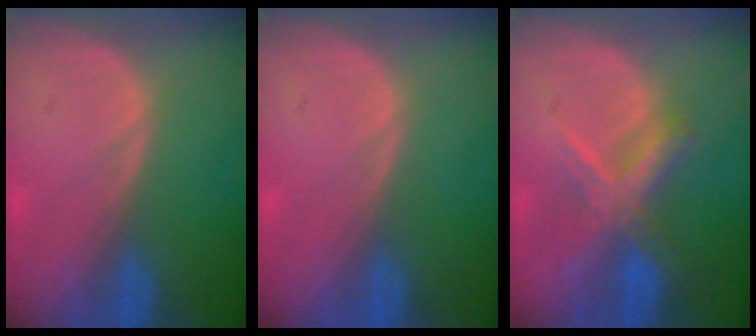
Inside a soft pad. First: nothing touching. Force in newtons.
{"total": 0.0}
{"total": 7.1, "press": 6.0, "slide": 3.8}